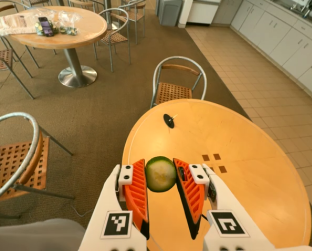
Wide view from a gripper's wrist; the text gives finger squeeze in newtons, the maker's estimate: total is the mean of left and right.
{"total": 7.5, "left": 7.5, "right": 7.4}